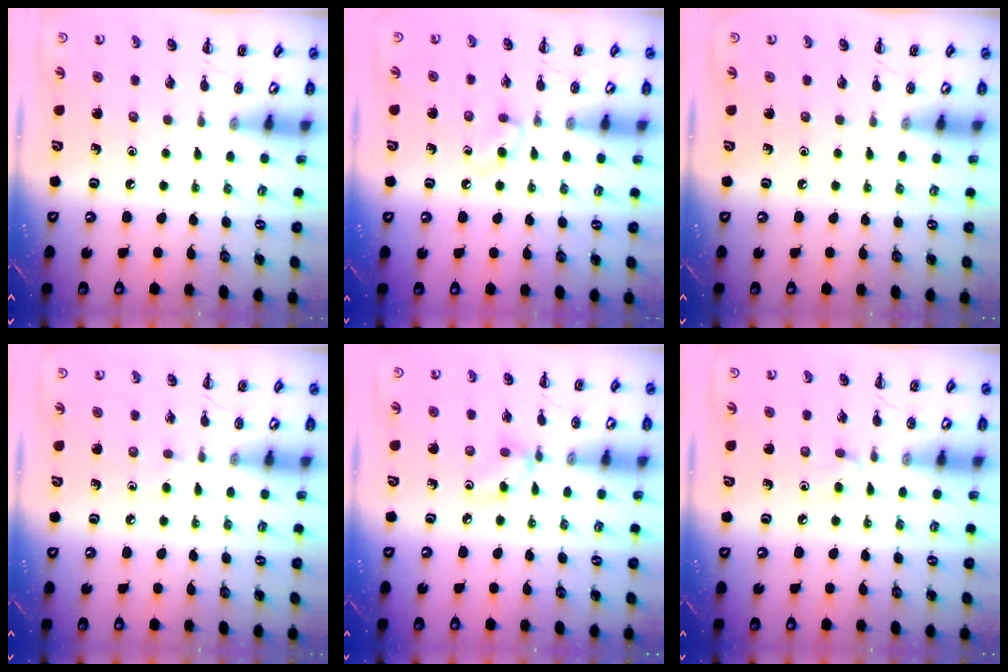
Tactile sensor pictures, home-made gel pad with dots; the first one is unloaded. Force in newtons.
{"total": 2.9, "press": 2.6, "slide": 1.3}
{"total": 0.0}
{"total": 1.6, "press": 1.4, "slide": 0.8}
{"total": 3.8, "press": 3.7, "slide": 0.9}
{"total": 4.0, "press": 3.7, "slide": 1.5}